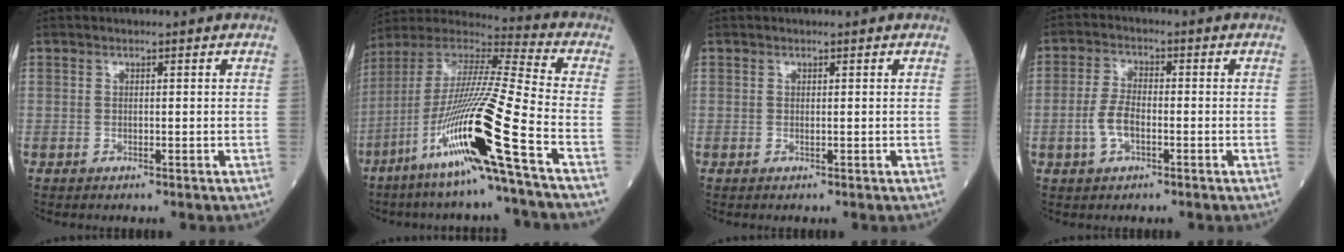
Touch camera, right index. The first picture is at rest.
{"total": 20.8, "force": [-9.3, -0.9, 18.6], "torque": [-0.390, -0.041, -0.185]}
{"total": 0.0}
{"total": 4.9, "force": [-1.4, 2.5, 3.9], "torque": [-0.091, 0.008, -0.027]}